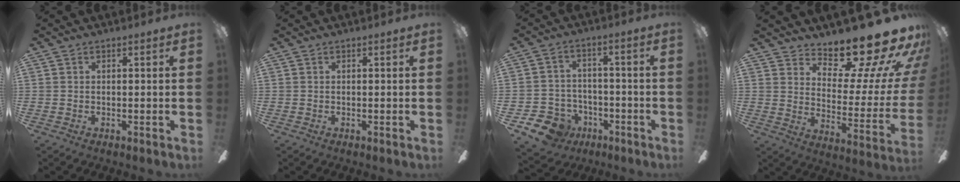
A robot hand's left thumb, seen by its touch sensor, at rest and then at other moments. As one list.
[{"total": 0.0}, {"total": 9.3, "force": [-5.9, 6.6, 2.9], "torque": [-0.079, 0.041, -0.107]}, {"total": 19.6, "force": [15.3, 5.9, 10.8], "torque": [-0.145, -0.120, 0.250]}]